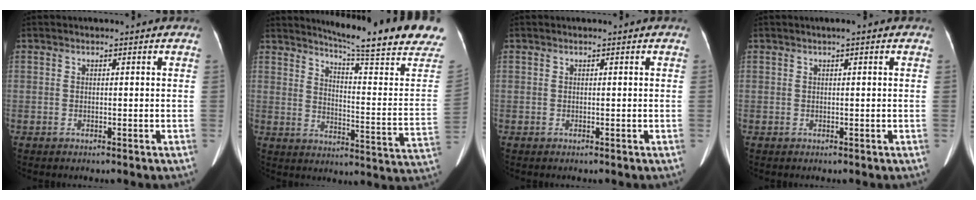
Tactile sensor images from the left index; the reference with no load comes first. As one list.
[{"total": 20.8, "force": [17.9, -0.1, 10.6], "torque": [-0.151, -0.078, 0.220]}, {"total": 0.0}, {"total": 1.3, "force": [0.8, 0.1, 1.0], "torque": [-0.015, 0.009, 0.009]}]